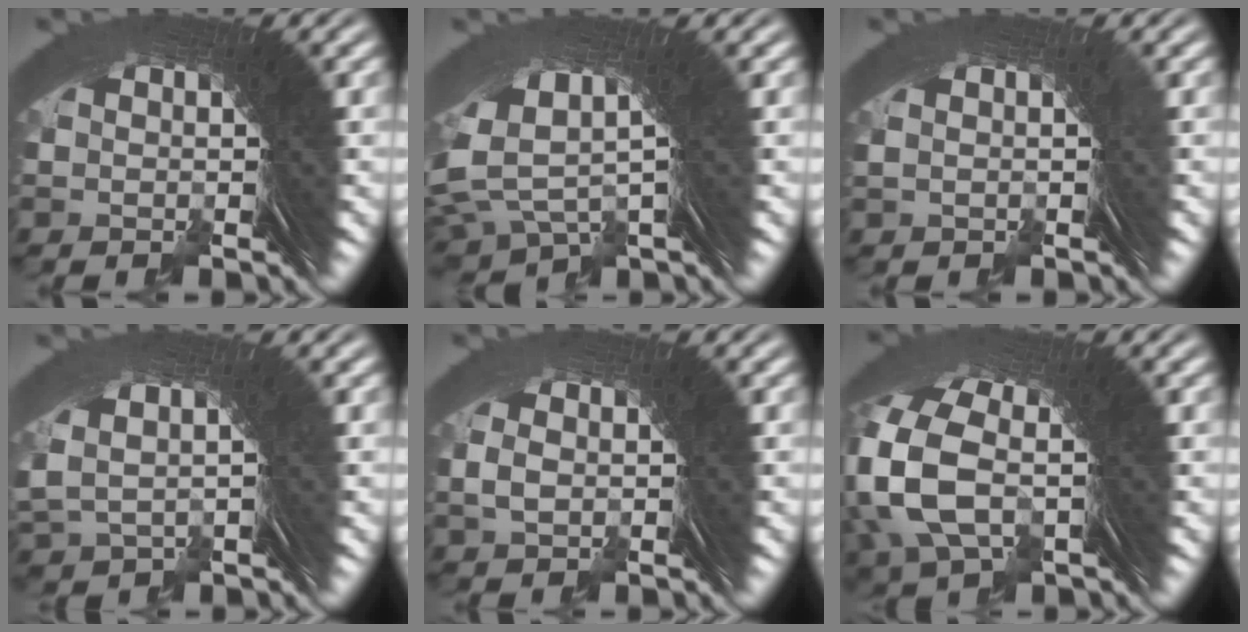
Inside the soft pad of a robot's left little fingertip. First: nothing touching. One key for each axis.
{"total": 8.8, "fx": 2.2, "fy": 6.0, "fz": 6.0, "tx": -0.132, "ty": -0.007, "tz": 0.038}
{"total": 0.0}
{"total": 3.4, "fx": 0.6, "fy": 2.5, "fz": 2.1, "tx": -0.062, "ty": -0.010, "tz": 0.021}
{"total": 0.8, "fx": -0.7, "fy": 0.4, "fz": 0.0, "tx": -0.004, "ty": -0.004, "tz": -0.002}
{"total": 6.2, "fx": -0.2, "fy": 4.4, "fz": 4.3, "tx": -0.141, "ty": -0.024, "tz": 0.008}